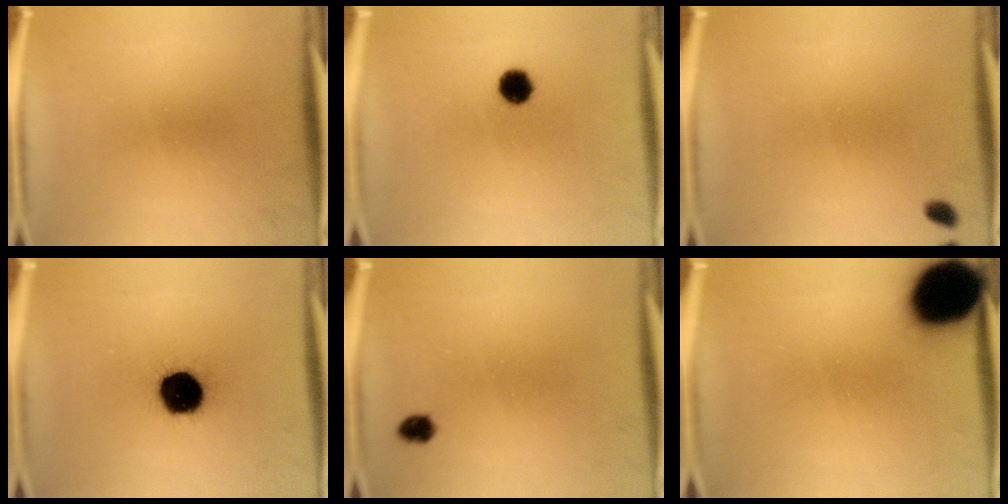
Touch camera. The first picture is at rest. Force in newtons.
{"total": 5.1}
{"total": 1.2}
{"total": 14.8}
{"total": 2.1}
{"total": 21.3}